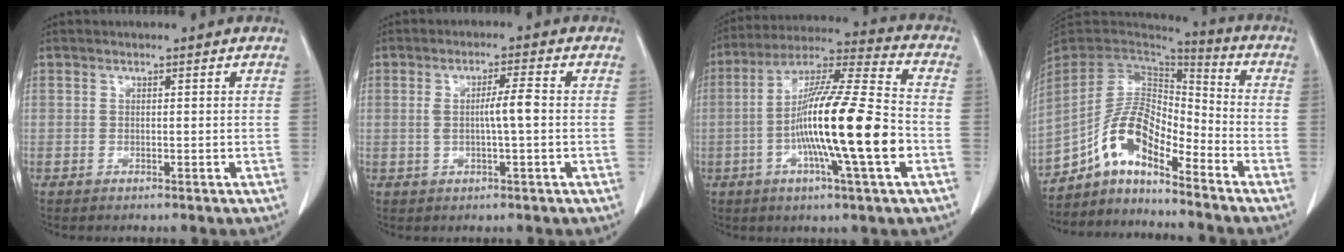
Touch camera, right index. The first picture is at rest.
{"total": 4.2, "force": [-0.1, 0.0, 4.2], "torque": [-0.072, 0.003, -0.001]}
{"total": 18.7, "force": [-4.0, 0.5, 18.2], "torque": [-0.322, -0.006, -0.078]}
{"total": 11.8, "force": [-8.0, 3.7, 7.8], "torque": [-0.155, 0.033, -0.150]}